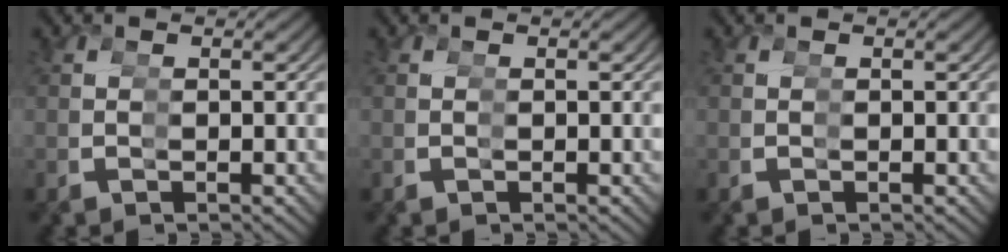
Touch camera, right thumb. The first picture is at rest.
{"total": 0.0}
{"total": 0.0}